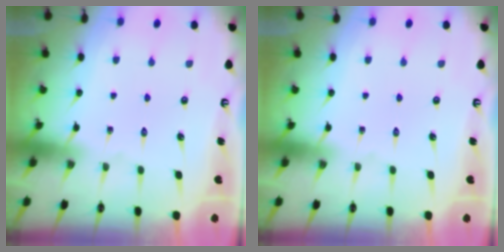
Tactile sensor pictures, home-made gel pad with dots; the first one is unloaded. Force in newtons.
{"total": 0.0}